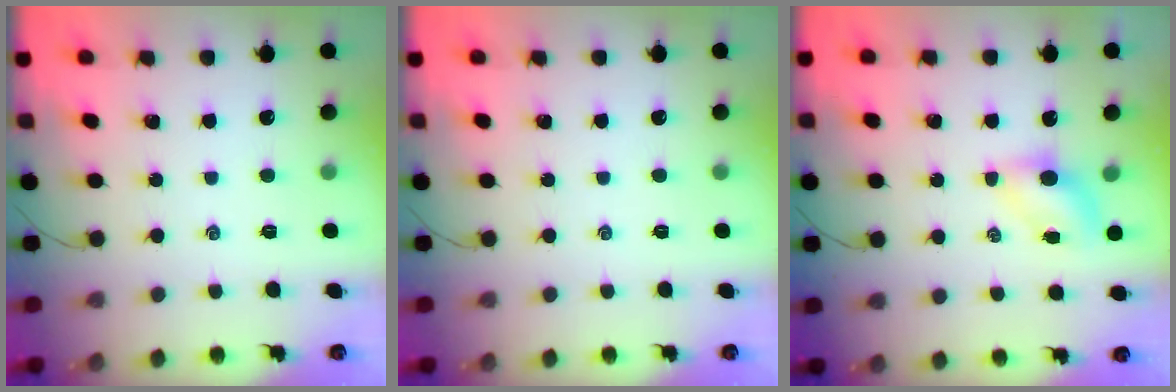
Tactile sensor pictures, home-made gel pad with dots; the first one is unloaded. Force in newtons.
{"total": 0.0}
{"total": 4.4, "press": 4.4, "slide": 0.7}